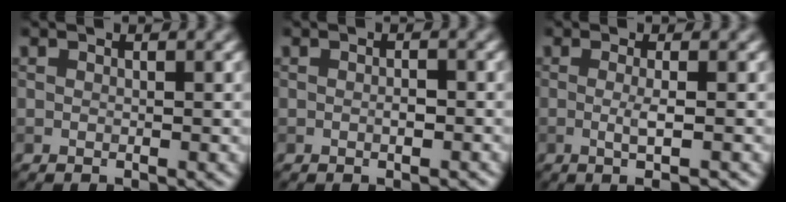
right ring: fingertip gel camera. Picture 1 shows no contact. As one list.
[{"total": 1.0, "force": [-0.3, 0.4, 0.9], "torque": [-0.014, 0.000, -0.004]}, {"total": 2.6, "force": [-0.3, 0.5, 2.5], "torque": [-0.043, -0.007, -0.007]}]